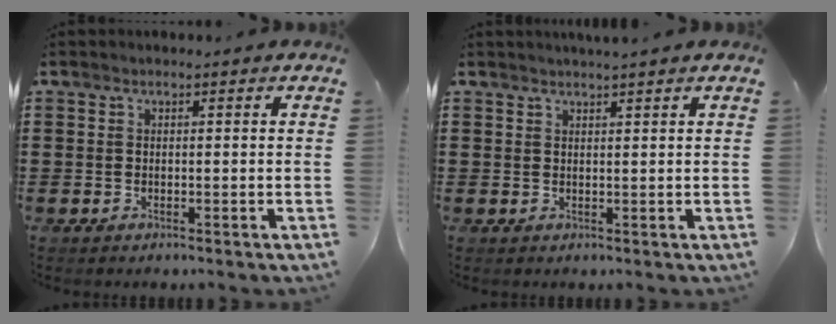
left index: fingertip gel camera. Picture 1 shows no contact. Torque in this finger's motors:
{"motor_torque": [0.25, -0.04, -0.17, -0.15]}